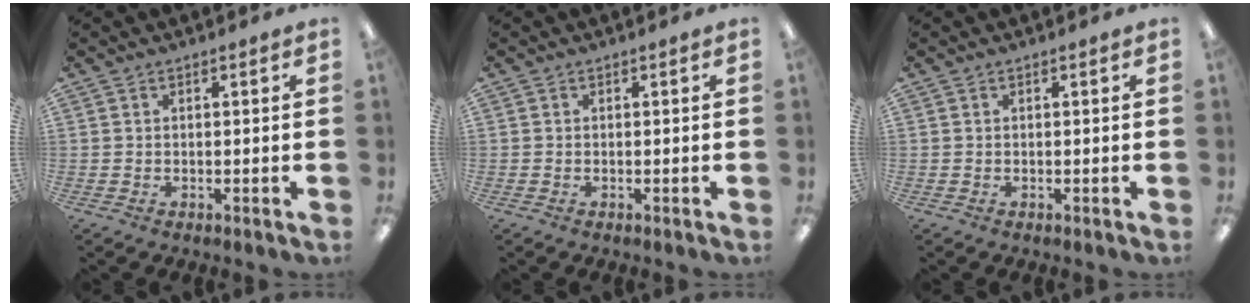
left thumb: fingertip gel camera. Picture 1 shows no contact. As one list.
[{"total": 0.0}, {"total": 0.0}]